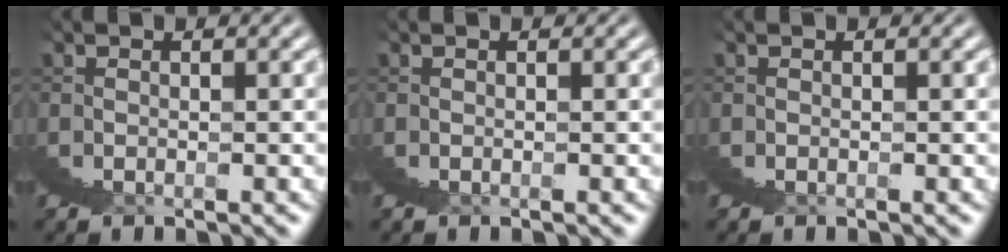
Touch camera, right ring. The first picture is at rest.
{"total": 0.0}
{"total": 0.0}